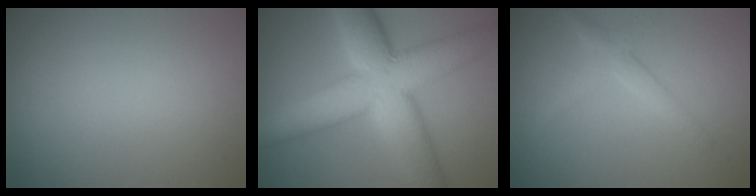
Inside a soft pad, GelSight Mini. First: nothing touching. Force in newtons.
{"total": 11.4, "press": 11.4, "slide": 0.4}
{"total": 2.0, "press": 2.0, "slide": 0.1}